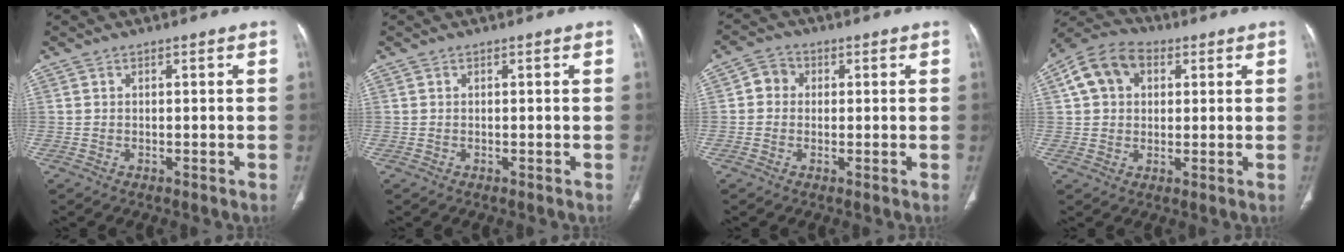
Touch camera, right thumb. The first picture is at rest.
{"total": 0.0}
{"total": 3.7, "force": [0.3, 3.3, 1.5], "torque": [-0.008, 0.008, -0.003]}
{"total": 10.4, "force": [3.2, 7.8, 6.1], "torque": [-0.097, 0.015, 0.047]}